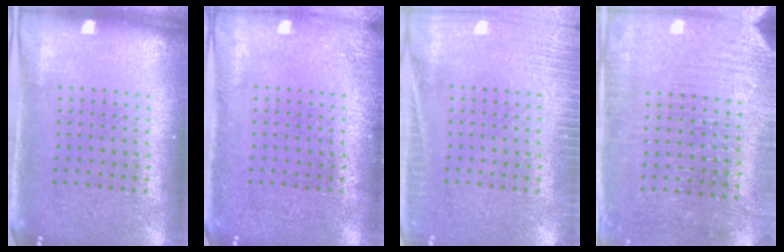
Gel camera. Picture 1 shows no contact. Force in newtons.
{"total": 1.3, "press": 1.3, "slide": 0.2}
{"total": 2.9, "press": 2.9, "slide": 0.4}
{"total": 2.9, "press": 2.8, "slide": 0.7}